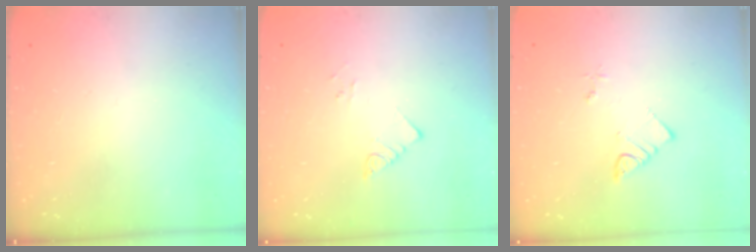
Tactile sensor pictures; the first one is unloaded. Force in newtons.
{"total": 3.3, "press": 3.3, "slide": 0.2}
{"total": 4.8, "press": 4.8, "slide": 0.2}